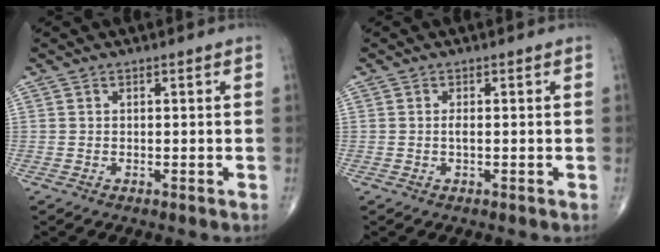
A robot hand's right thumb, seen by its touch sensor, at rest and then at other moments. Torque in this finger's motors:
{"motor_torque": [0.73, 0.52, 0.11, -0.30, 0.05]}